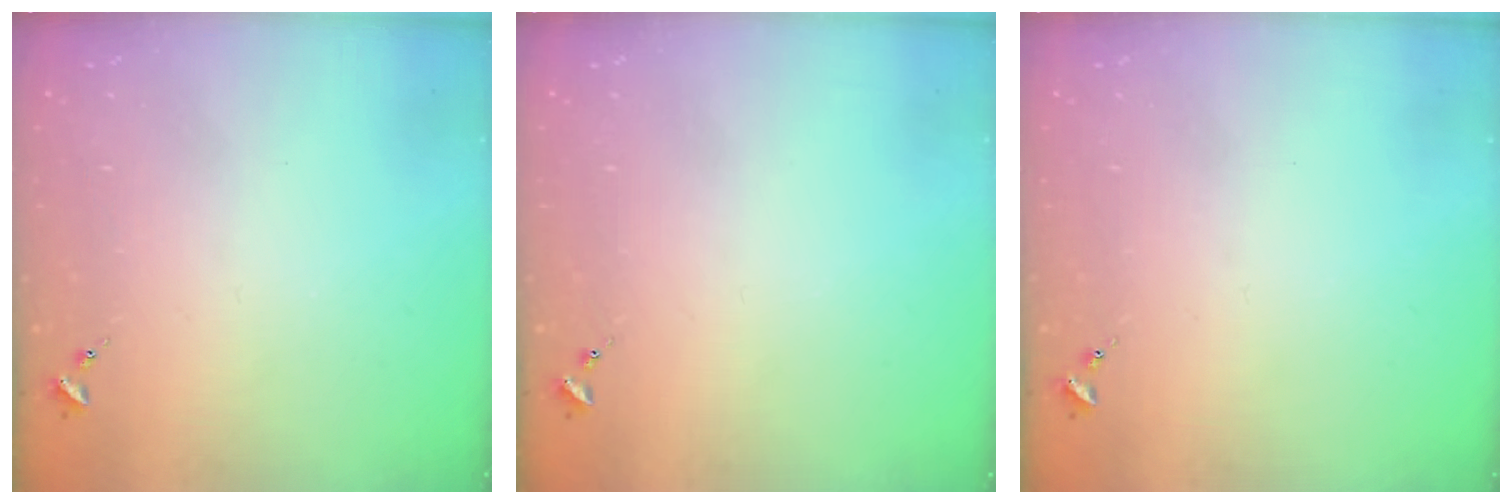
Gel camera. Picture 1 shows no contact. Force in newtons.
{"total": 0.0}
{"total": 0.0}